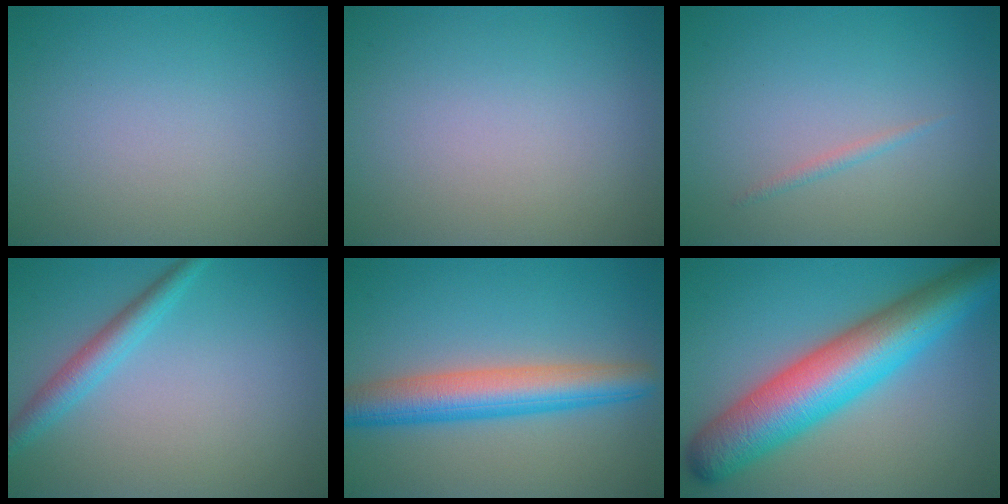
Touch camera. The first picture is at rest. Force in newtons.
{"total": 0.0}
{"total": 0.7, "press": 0.7, "slide": 0.1}
{"total": 2.6, "press": 2.6, "slide": 0.0}
{"total": 6.3, "press": 6.3, "slide": 0.2}
{"total": 11.0, "press": 11.0, "slide": 0.2}